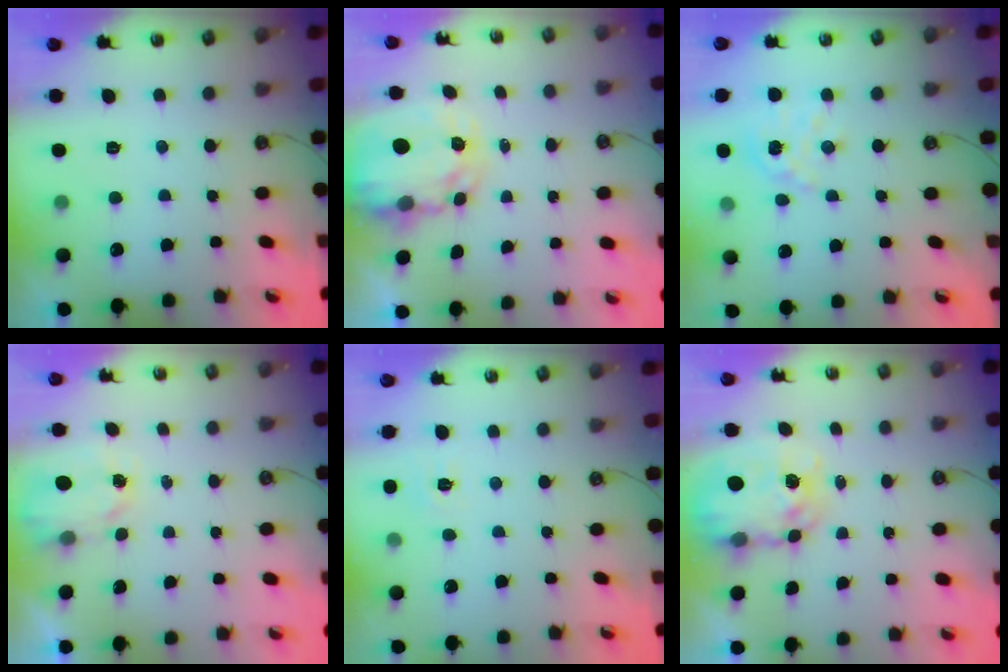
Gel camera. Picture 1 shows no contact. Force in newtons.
{"total": 5.1, "press": 5.1, "slide": 0.2}
{"total": 6.8, "press": 6.8, "slide": 0.6}
{"total": 1.6, "press": 1.6, "slide": 0.3}
{"total": 5.0, "press": 4.9, "slide": 0.6}
{"total": 7.7, "press": 7.6, "slide": 0.7}